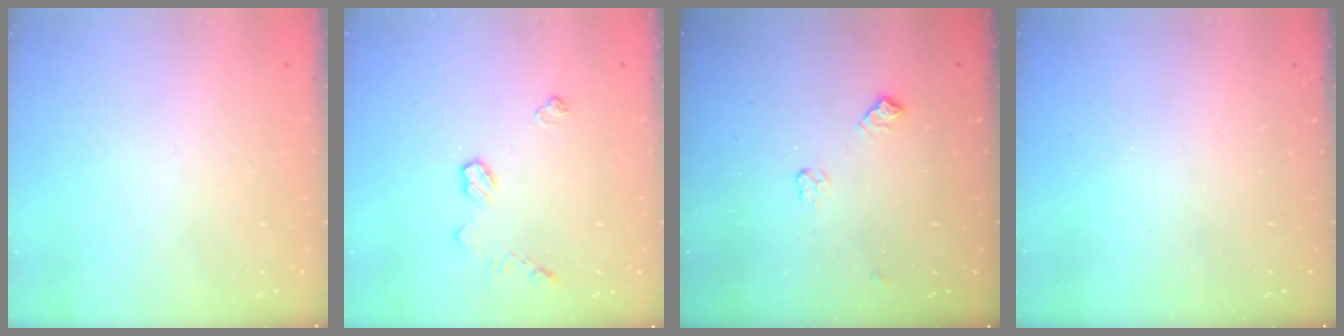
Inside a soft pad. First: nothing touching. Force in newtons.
{"total": 6.5, "press": 6.5, "slide": 0.4}
{"total": 6.7, "press": 6.7, "slide": 0.9}
{"total": 0.0}